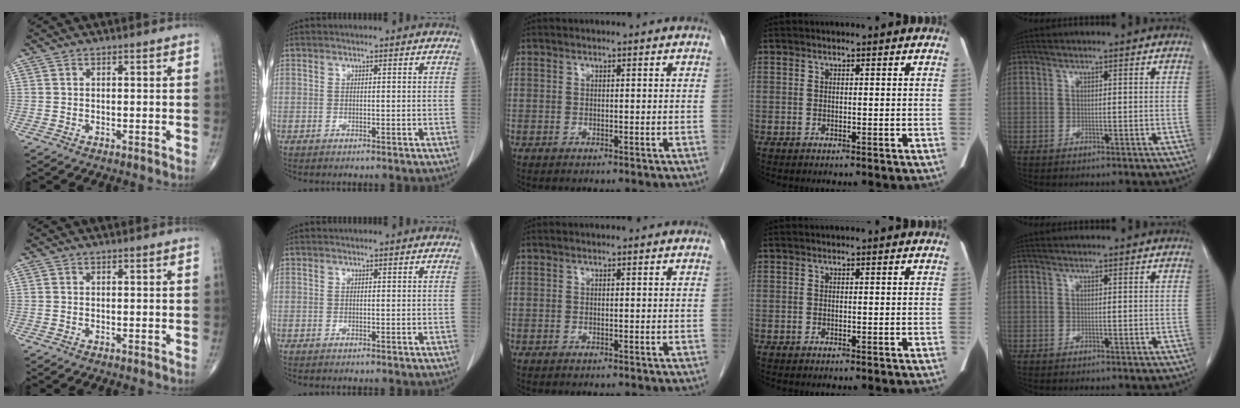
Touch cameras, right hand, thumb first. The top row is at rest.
{}